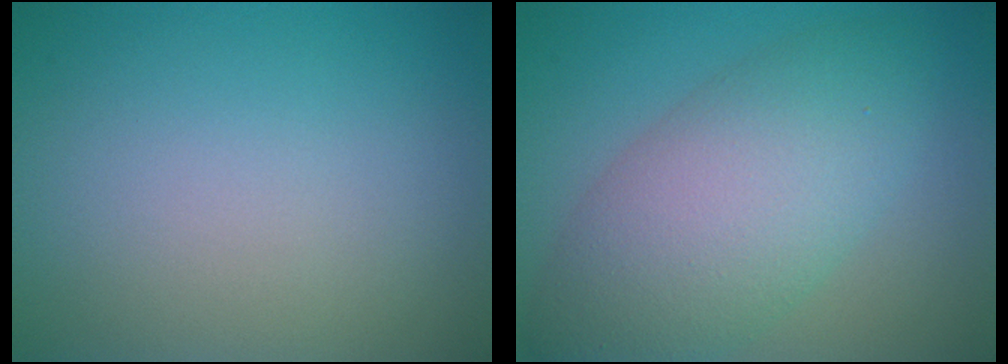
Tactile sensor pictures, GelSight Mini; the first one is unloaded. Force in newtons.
{"total": 7.9, "press": 7.9, "slide": 0.2}